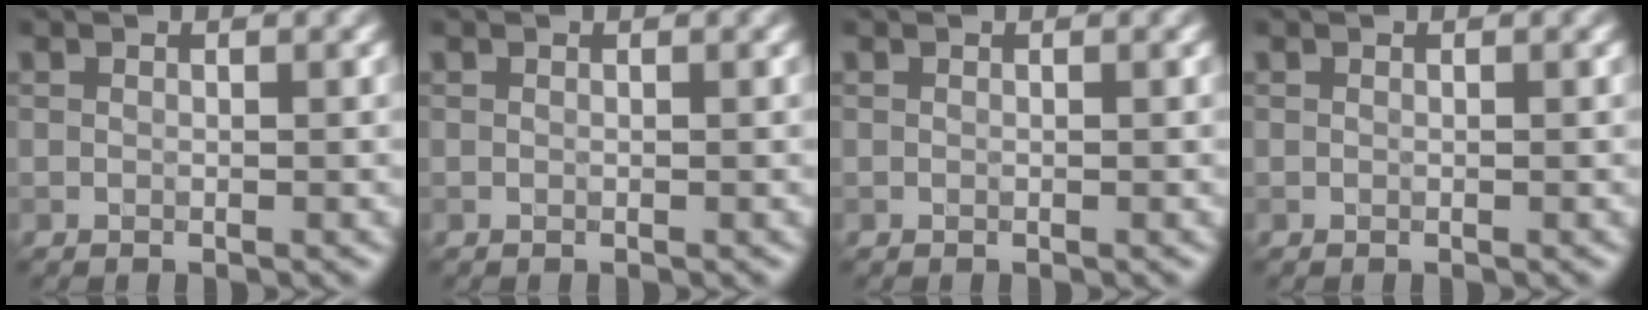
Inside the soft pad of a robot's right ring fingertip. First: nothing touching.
{"total": 0.0}
{"total": 0.0}
{"total": 0.0}